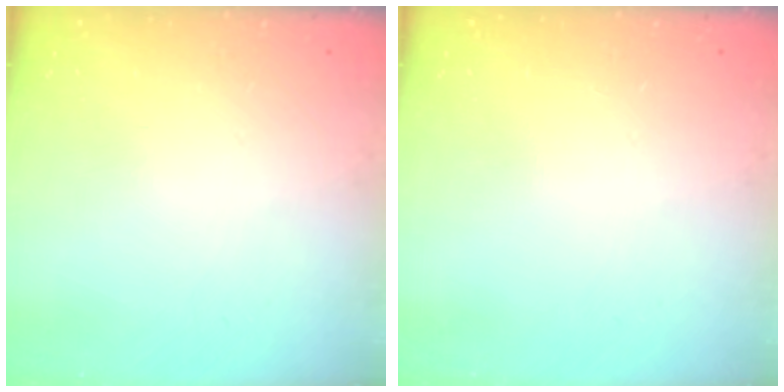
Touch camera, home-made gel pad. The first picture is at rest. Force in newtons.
{"total": 0.0}